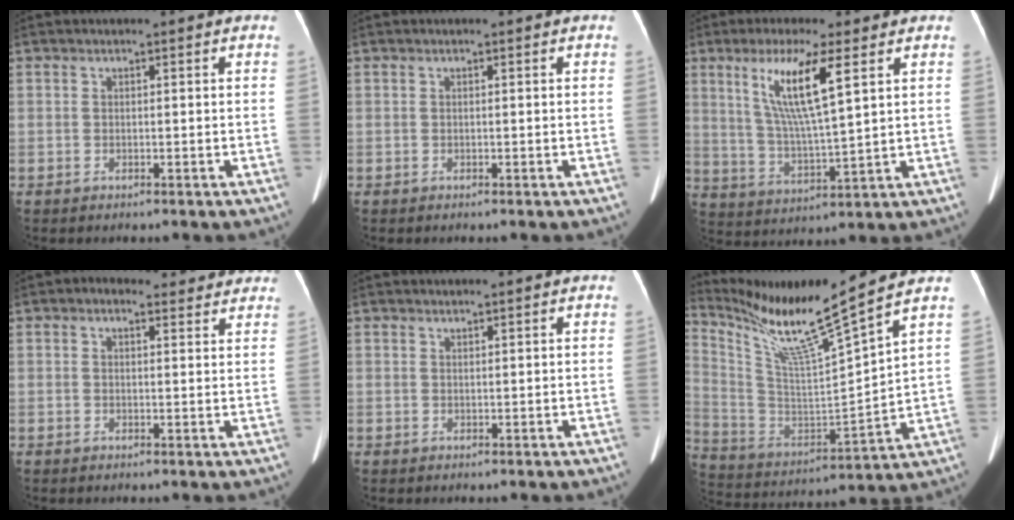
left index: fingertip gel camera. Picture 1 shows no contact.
{"total": 0.0}
{"total": 10.5, "force": [4.5, 0.7, 9.5], "torque": [-0.191, -0.004, 0.086]}
{"total": 5.6, "force": [4.6, 2.9, 1.6], "torque": [-0.012, 0.017, 0.049]}
{"total": 0.6, "force": [0.5, 0.2, -0.1], "torque": [-0.004, 0.002, 0.008]}
{"total": 18.1, "force": [14.3, -2.3, 10.9], "torque": [-0.211, -0.036, 0.253]}